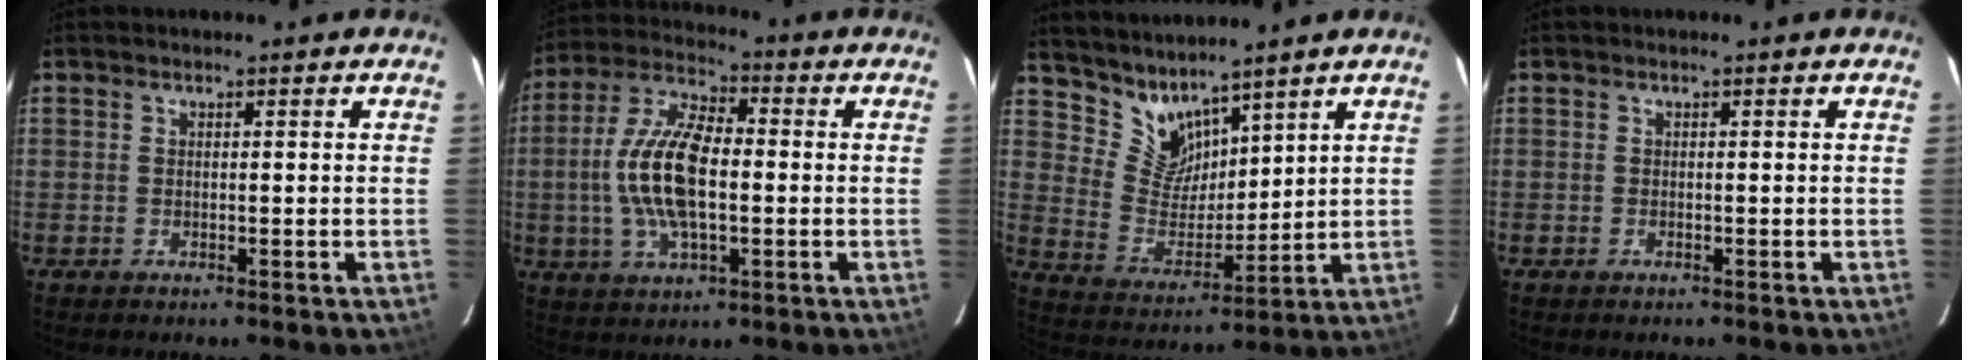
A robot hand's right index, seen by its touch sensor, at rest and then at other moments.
{"total": 14.3, "force": [-1.2, 6.2, 12.9], "torque": [-0.266, 0.007, -0.026]}
{"total": 8.1, "force": [7.2, 3.4, 1.8], "torque": [-0.031, -0.007, 0.151]}
{"total": 0.0}